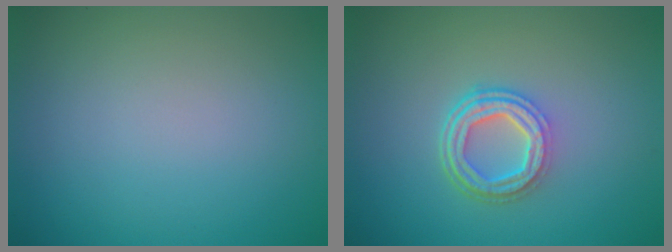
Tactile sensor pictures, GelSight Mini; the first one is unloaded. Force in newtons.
{"total": 4.4, "press": 3.4, "slide": 2.8}